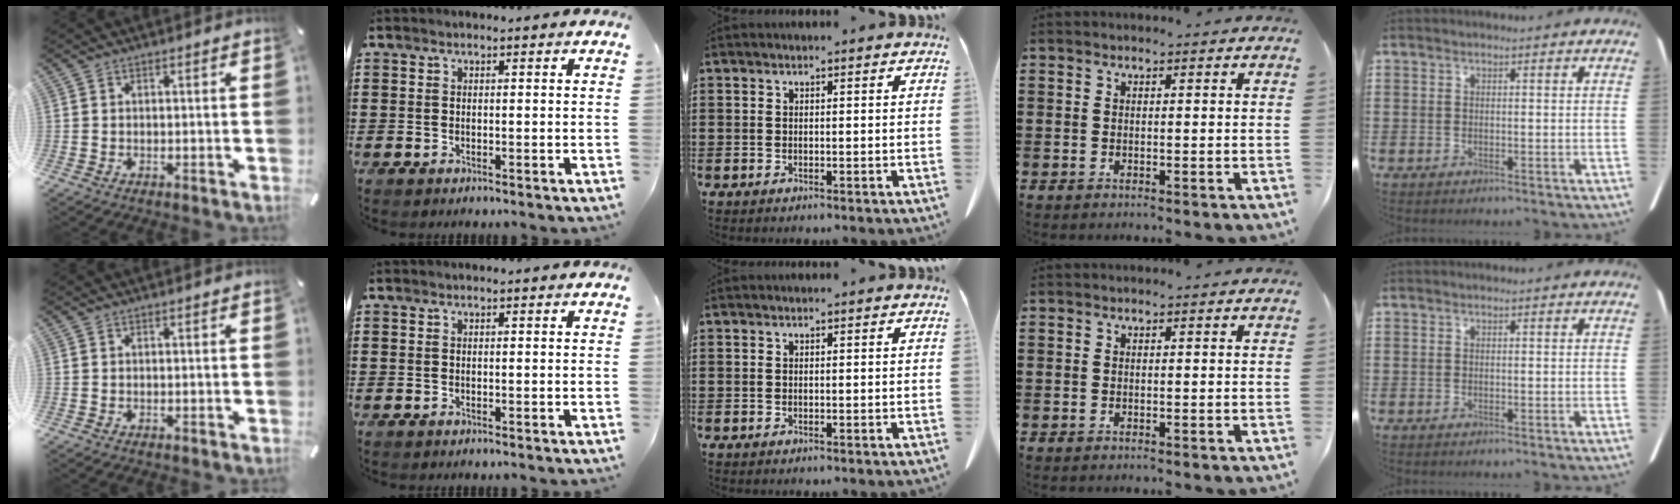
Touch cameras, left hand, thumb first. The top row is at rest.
{}